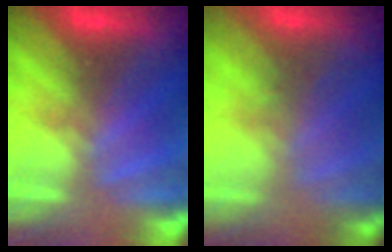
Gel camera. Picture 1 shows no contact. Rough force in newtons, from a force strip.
{"total": 7.6}